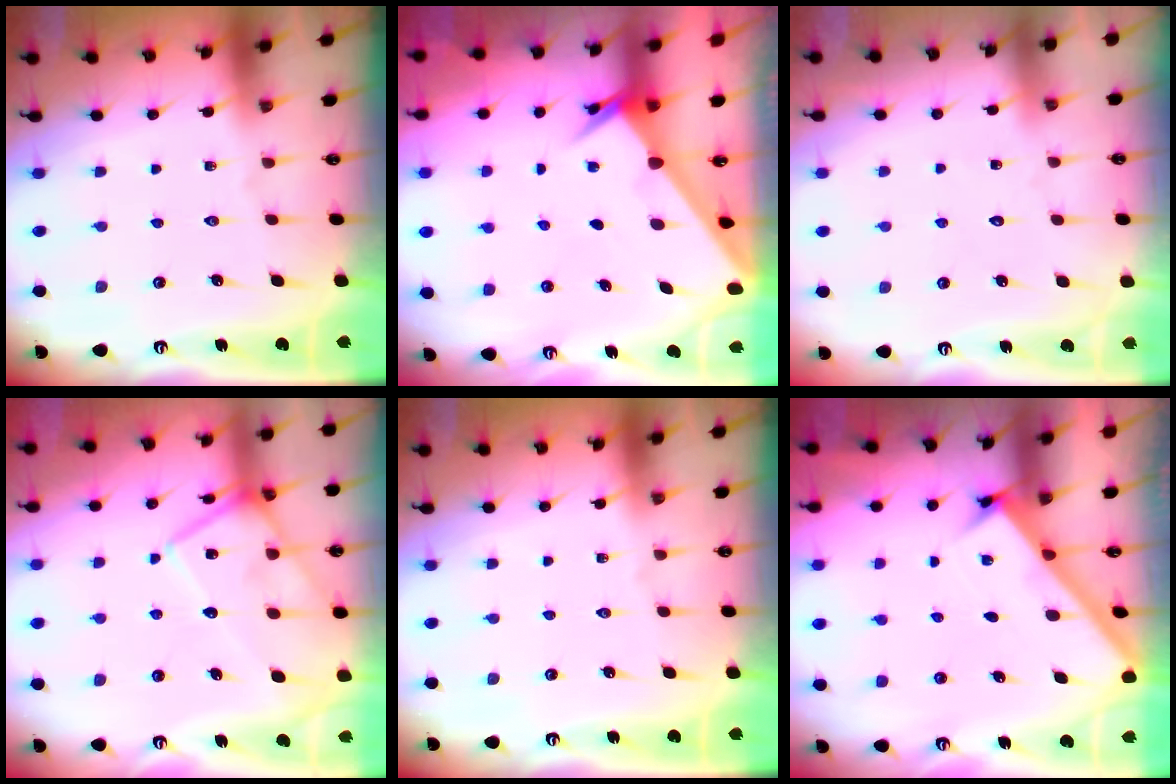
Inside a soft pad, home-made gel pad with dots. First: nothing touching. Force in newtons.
{"total": 2.6, "press": 2.6, "slide": 0.3}
{"total": 3.1, "press": 3.1, "slide": 0.3}
{"total": 16.3, "press": 16.3, "slide": 0.8}
{"total": 0.0}
{"total": 2.8, "press": 2.7, "slide": 0.3}